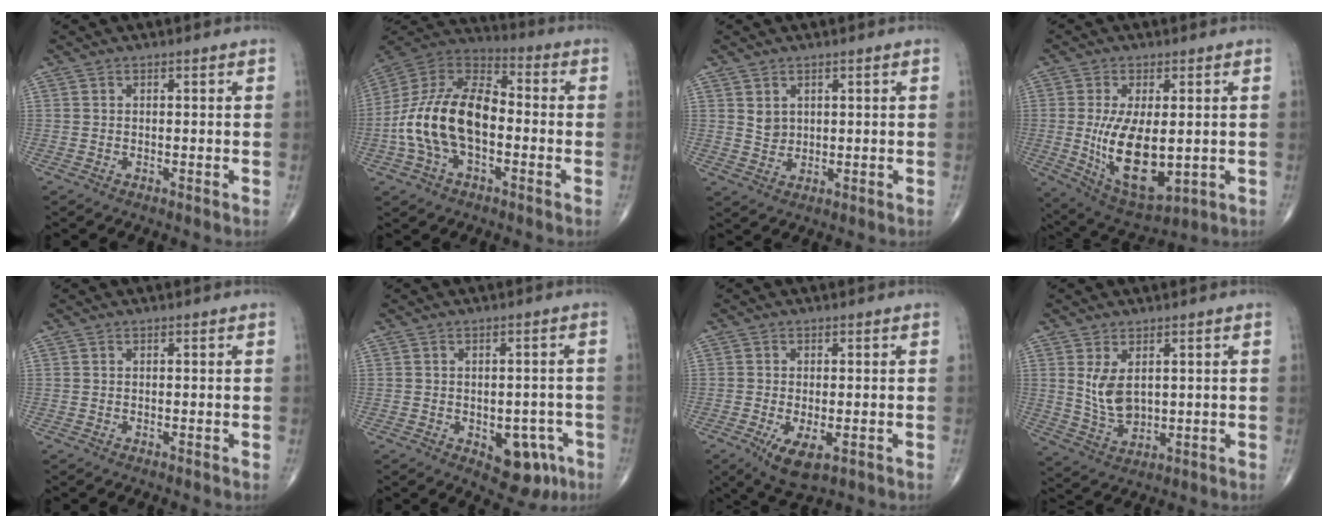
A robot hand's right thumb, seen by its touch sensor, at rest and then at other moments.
{"total": 18.2, "force": [-3.0, 10.3, 14.7], "torque": [-0.275, 0.041, -0.060]}
{"total": 2.7, "force": [1.2, 2.1, 1.2], "torque": [-0.012, -0.012, 0.028]}
{"total": 14.3, "force": [-1.0, 6.6, 12.6], "torque": [-0.216, -0.022, 0.004]}
{"total": 0.0}
{"total": 8.7, "force": [-3.5, 5.2, 6.0], "torque": [-0.037, 0.018, -0.035]}
{"total": 6.3, "force": [-2.4, 2.7, 5.2], "torque": [-0.090, -0.014, -0.033]}
{"total": 6.5, "force": [1.7, 3.8, 5.0], "torque": [-0.085, -0.017, 0.046]}